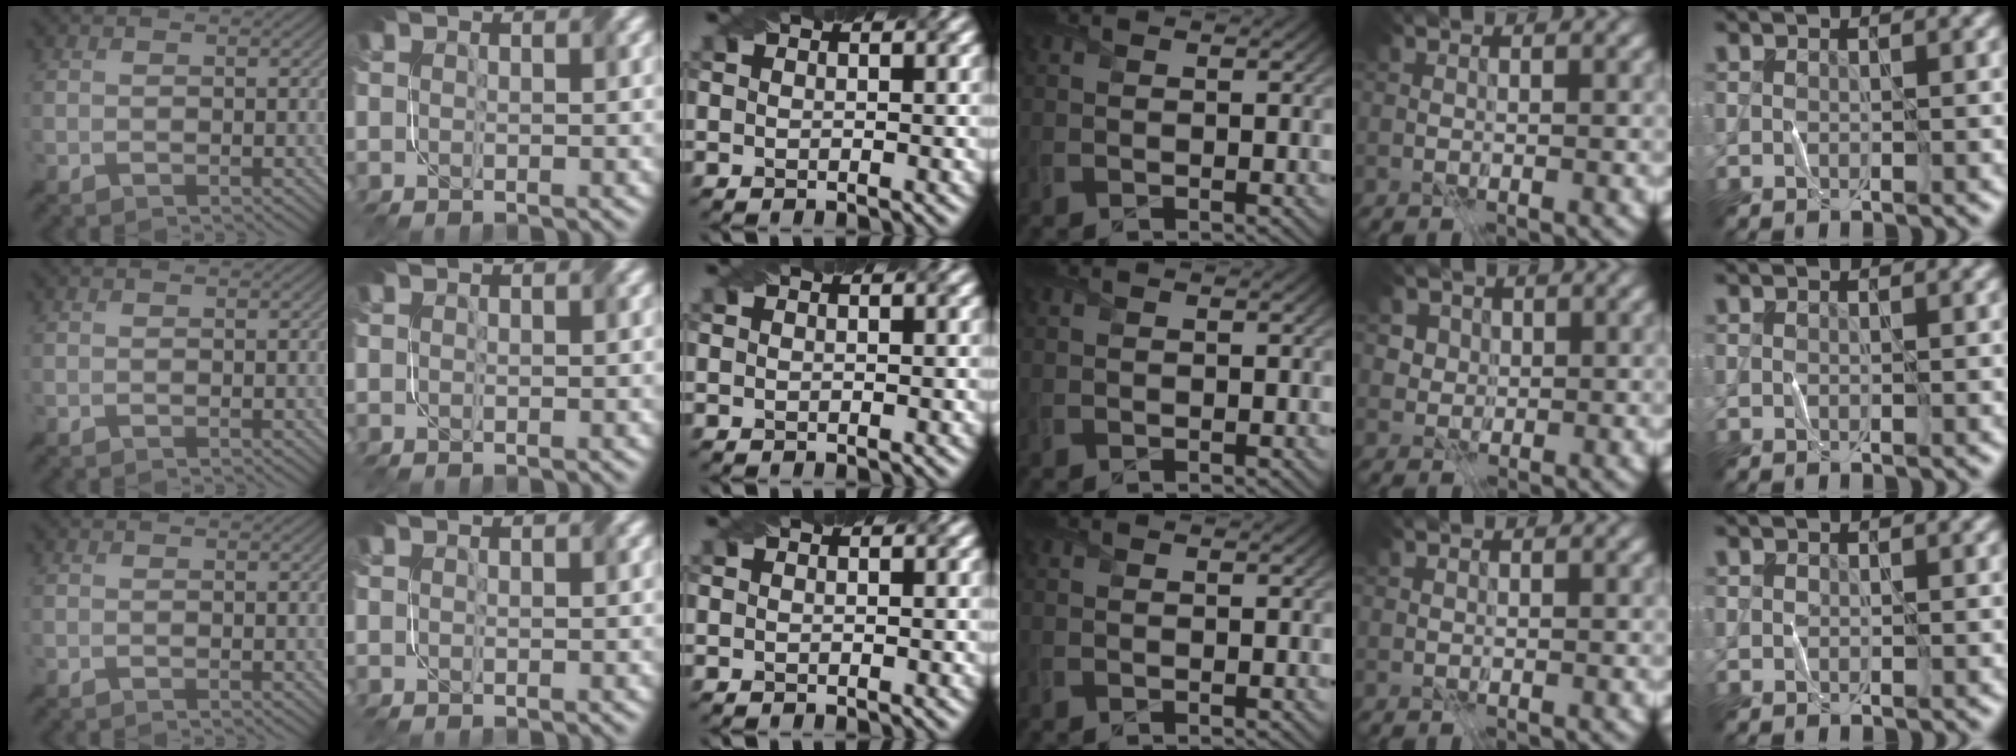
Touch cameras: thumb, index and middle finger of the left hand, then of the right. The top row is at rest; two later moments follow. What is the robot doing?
{"motion": "fold", "object": "file"}